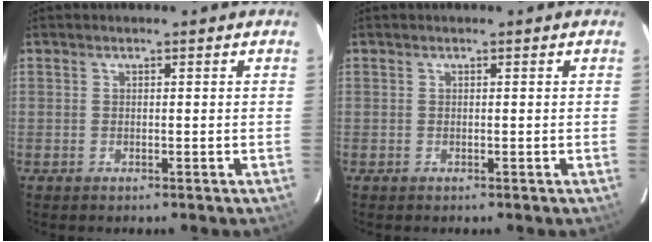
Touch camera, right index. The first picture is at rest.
{"total": 0.0}